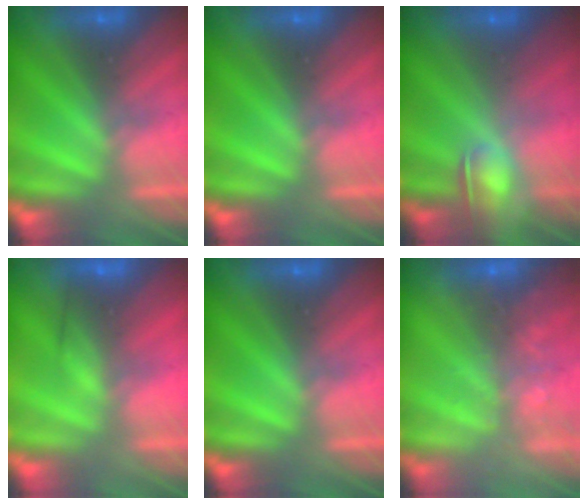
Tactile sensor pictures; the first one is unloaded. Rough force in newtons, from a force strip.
{"total": 0.0}
{"total": 7.4}
{"total": 2.8}
{"total": 0.0}
{"total": 7.3}